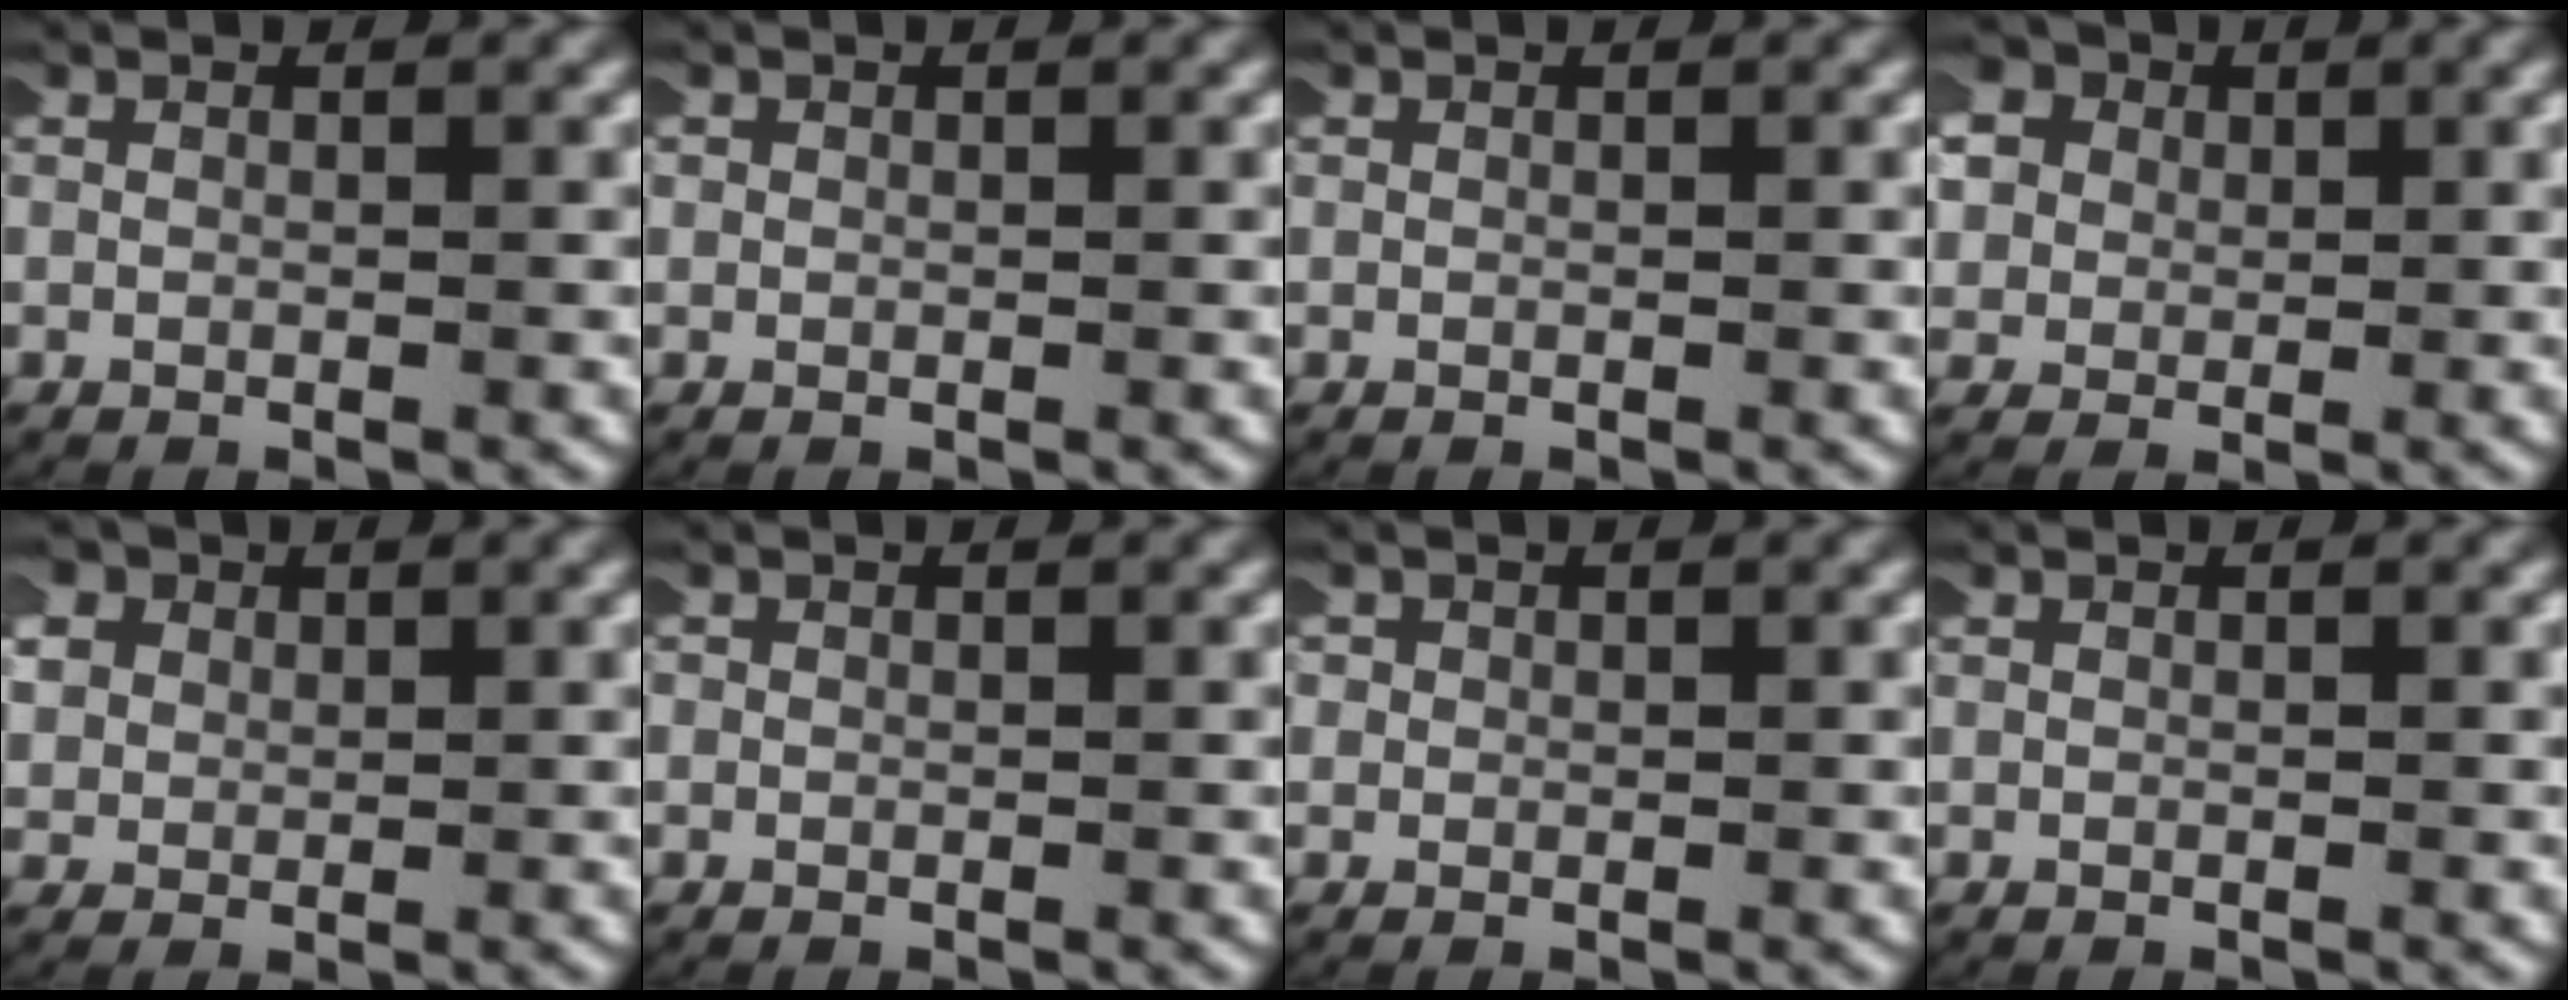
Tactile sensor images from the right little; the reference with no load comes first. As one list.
[{"total": 0.6, "force": [0.0, 0.5, -0.1], "torque": [0.001, 0.004, -0.003]}, {"total": 0.0}, {"total": 8.0, "force": [2.6, 6.7, 3.4], "torque": [-0.103, -0.001, 0.033]}, {"total": 5.2, "force": [1.8, 4.3, 2.2], "torque": [-0.070, -0.001, 0.026]}, {"total": 0.7, "force": [-0.1, 0.7, -0.1], "torque": [0.000, 0.002, -0.005]}, {"total": 1.1, "force": [0.0, 1.1, -0.1], "torque": [-0.003, 0.003, -0.006]}, {"total": 0.0}]